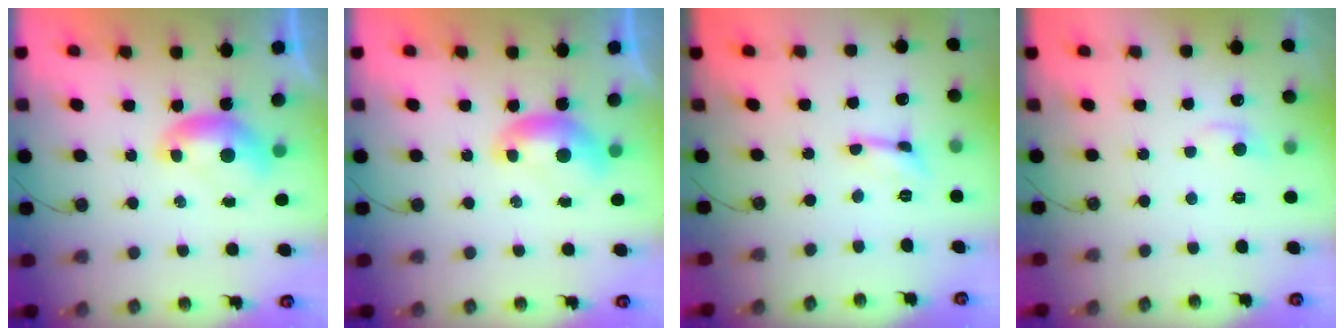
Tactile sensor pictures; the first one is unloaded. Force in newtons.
{"total": 0.0}
{"total": 0.5, "press": 0.5, "slide": 0.1}
{"total": 0.8, "press": 0.1, "slide": 0.8}